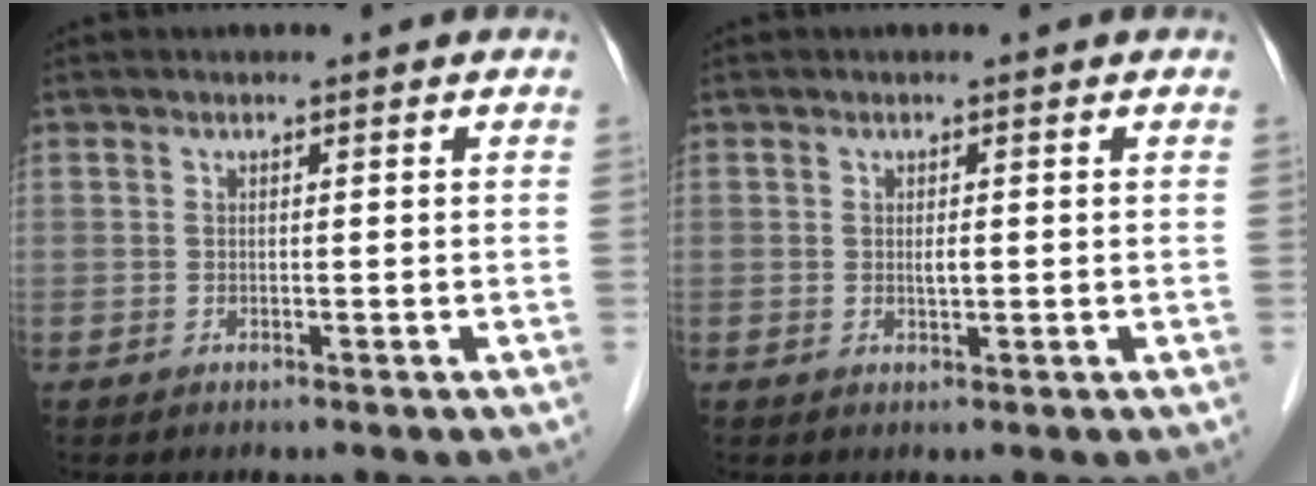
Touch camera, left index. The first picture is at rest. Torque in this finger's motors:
{"motor_torque": [0.00, 0.08, 0.03, 0.00]}